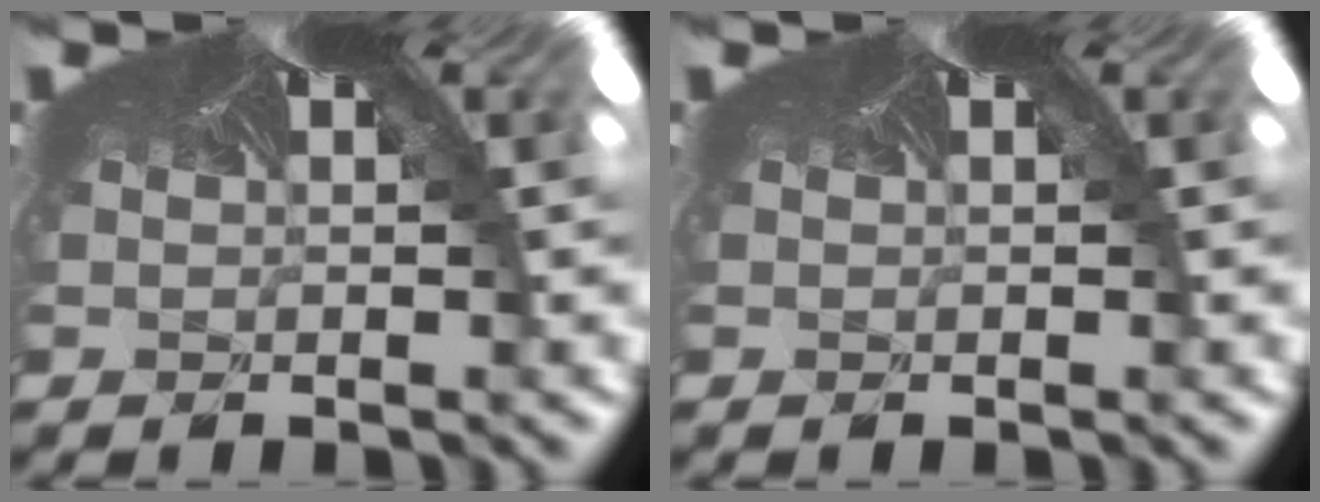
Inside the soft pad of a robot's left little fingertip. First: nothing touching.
{"total": 0.0}